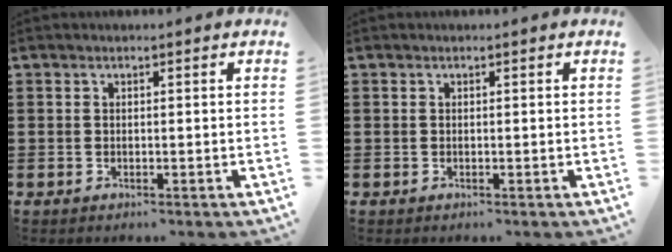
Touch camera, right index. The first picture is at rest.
{"total": 0.0}